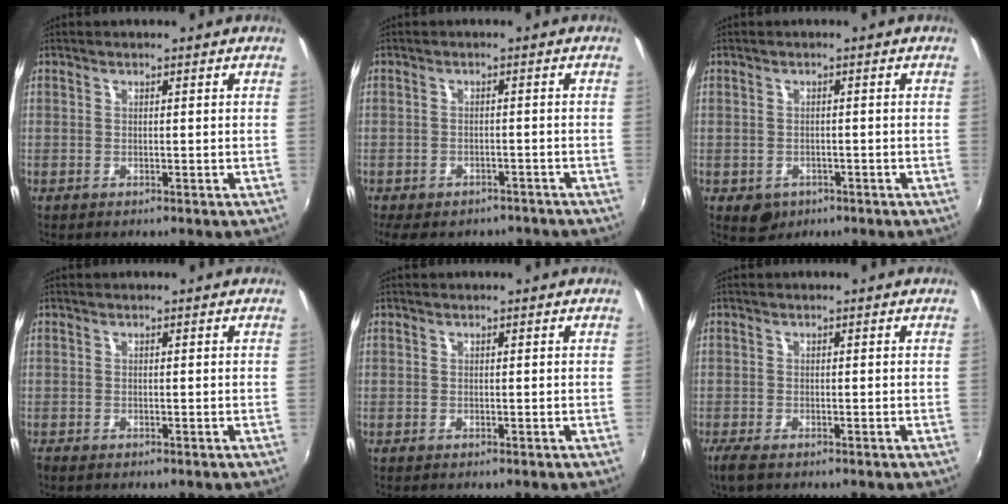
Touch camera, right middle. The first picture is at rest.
{"total": 10.8, "force": [-8.4, 5.0, 4.6], "torque": [-0.103, -0.024, -0.116]}
{"total": 3.6, "force": [-1.6, 3.0, 1.4], "torque": [-0.031, -0.006, -0.017]}
{"total": 0.6, "force": [-0.5, 0.2, 0.1], "torque": [-0.004, -0.004, -0.012]}
{"total": 0.0}
{"total": 2.7, "force": [-1.9, 0.6, 1.8], "torque": [-0.040, -0.011, -0.037]}